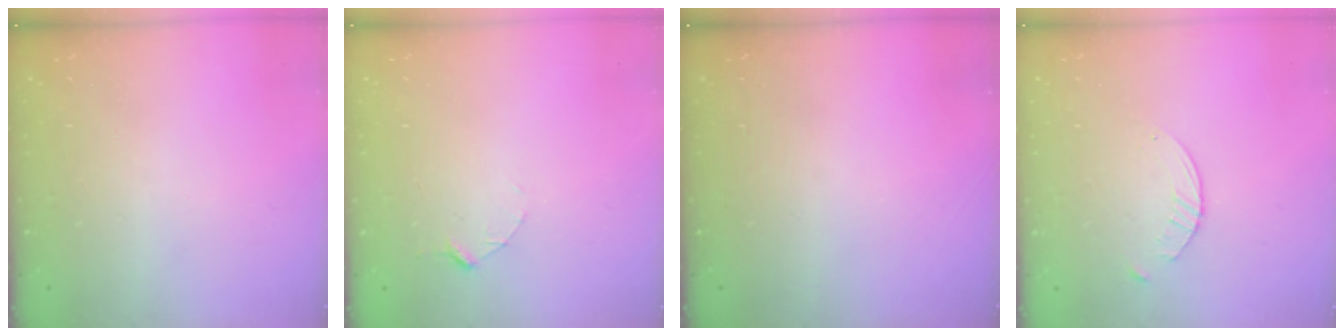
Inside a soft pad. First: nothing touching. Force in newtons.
{"total": 2.9, "press": 2.9, "slide": 0.3}
{"total": 0.0}
{"total": 2.0, "press": 2.0, "slide": 0.3}